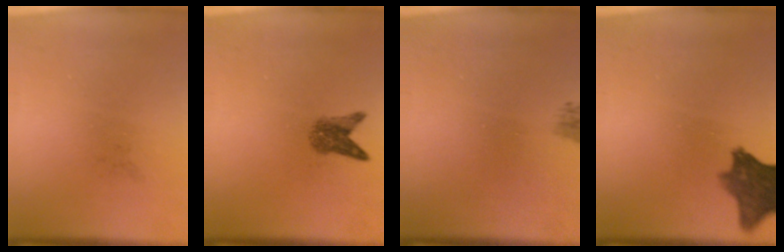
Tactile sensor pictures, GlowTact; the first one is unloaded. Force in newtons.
{"total": 2.9}
{"total": 1.3}
{"total": 9.1}